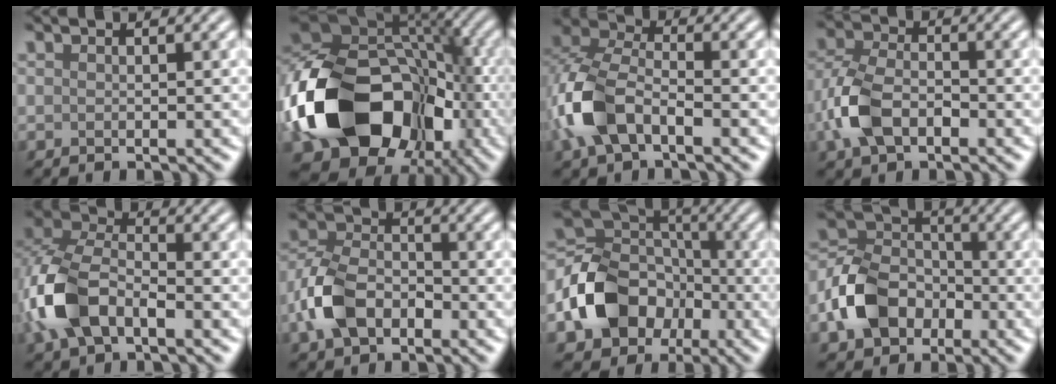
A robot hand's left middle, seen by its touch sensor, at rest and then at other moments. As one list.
[{"total": 16.5, "force": [-5.4, 12.1, 9.8], "torque": [-0.191, -0.018, -0.092]}, {"total": 6.8, "force": [-2.6, 3.9, 5.0], "torque": [-0.124, 0.007, -0.064]}, {"total": 5.5, "force": [-2.2, 3.4, 3.8], "torque": [-0.089, 0.005, -0.053]}, {"total": 7.5, "force": [-2.7, 4.5, 5.4], "torque": [-0.133, 0.008, -0.065]}, {"total": 6.1, "force": [-2.7, 4.0, 3.8], "torque": [-0.080, 0.008, -0.061]}, {"total": 10.2, "force": [-3.8, 8.0, 5.1], "torque": [-0.110, -0.001, -0.078]}, {"total": 7.0, "force": [-3.0, 5.2, 3.6], "torque": [-0.071, 0.008, -0.074]}]